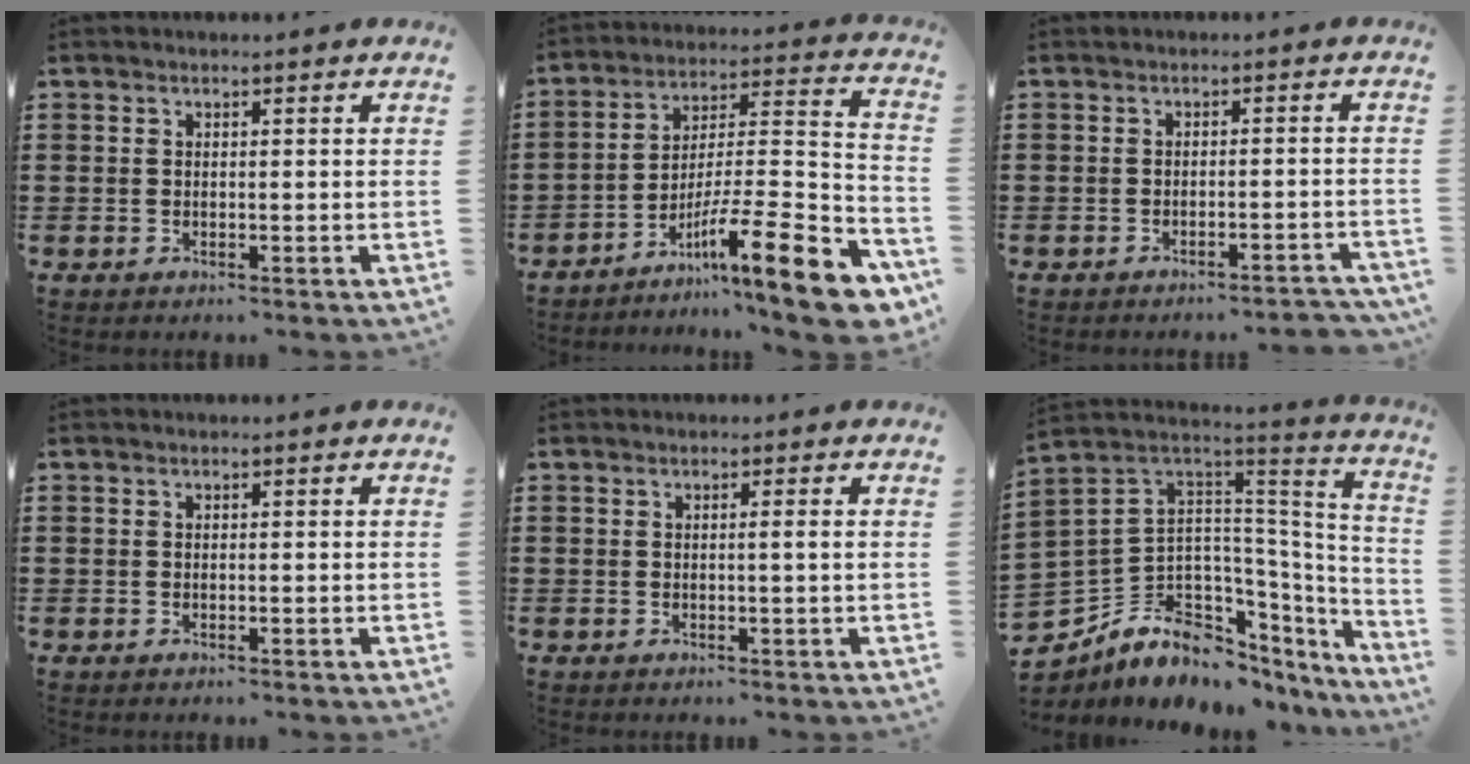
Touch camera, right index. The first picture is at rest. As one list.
[{"total": 15.4, "force": [-10.0, 2.1, 11.5], "torque": [-0.158, 0.024, -0.175]}, {"total": 2.0, "force": [-1.9, 0.0, 0.7], "torque": [-0.014, 0.001, -0.038]}, {"total": 0.0}, {"total": 1.1, "force": [0.1, -0.2, 1.1], "torque": [-0.019, -0.003, -0.001]}, {"total": 8.8, "force": [-4.5, 6.6, 3.8], "torque": [-0.106, -0.017, -0.079]}]